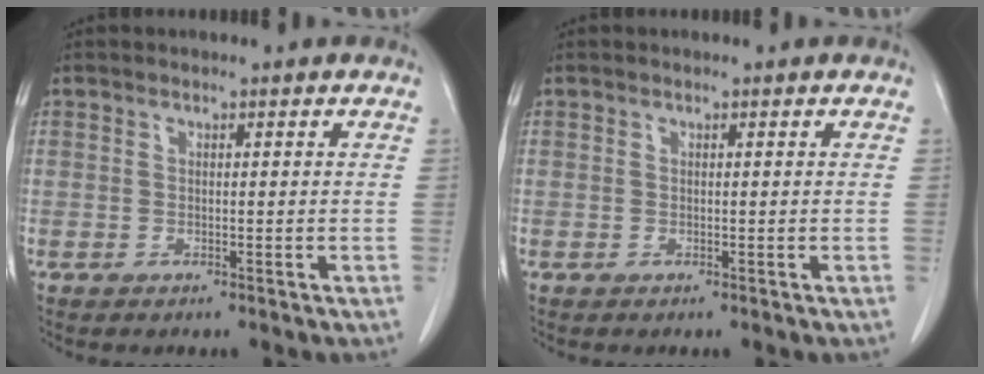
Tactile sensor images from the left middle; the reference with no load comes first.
{"total": 0.0}